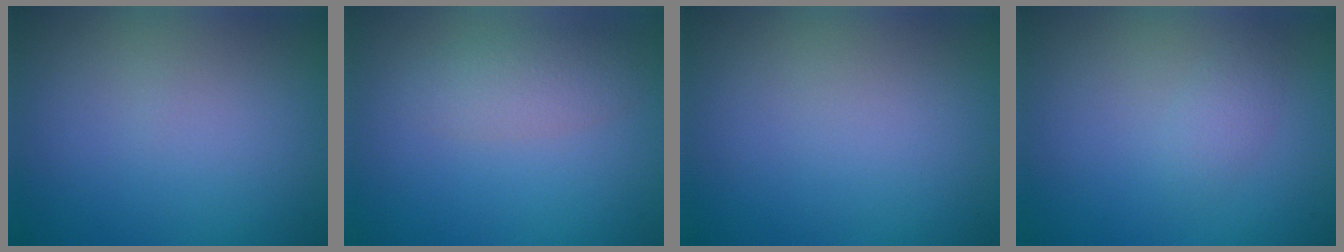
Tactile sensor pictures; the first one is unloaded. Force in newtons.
{"total": 2.5, "press": 2.5, "slide": 0.2}
{"total": 0.0}
{"total": 1.3, "press": 1.3, "slide": 0.0}